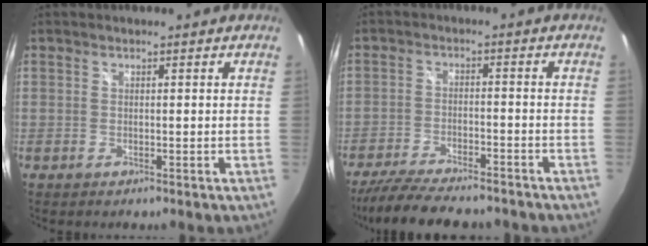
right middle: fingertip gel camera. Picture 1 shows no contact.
{"total": 15.6, "force": [-13.3, 3.6, 7.4], "torque": [-0.154, -0.031, -0.209]}